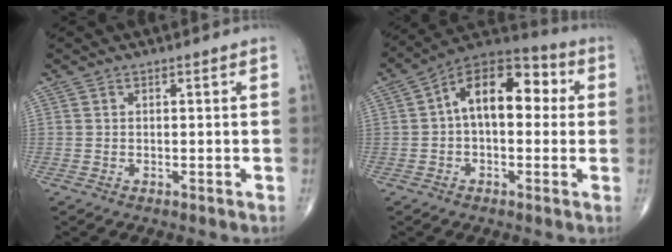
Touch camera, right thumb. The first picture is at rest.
{"total": 16.0, "force": [2.2, 8.9, 13.2], "torque": [-0.183, 0.049, 0.023]}